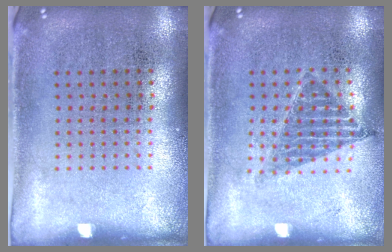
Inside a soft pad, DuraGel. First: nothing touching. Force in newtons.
{"total": 0.9, "press": 0.8, "slide": 0.4}